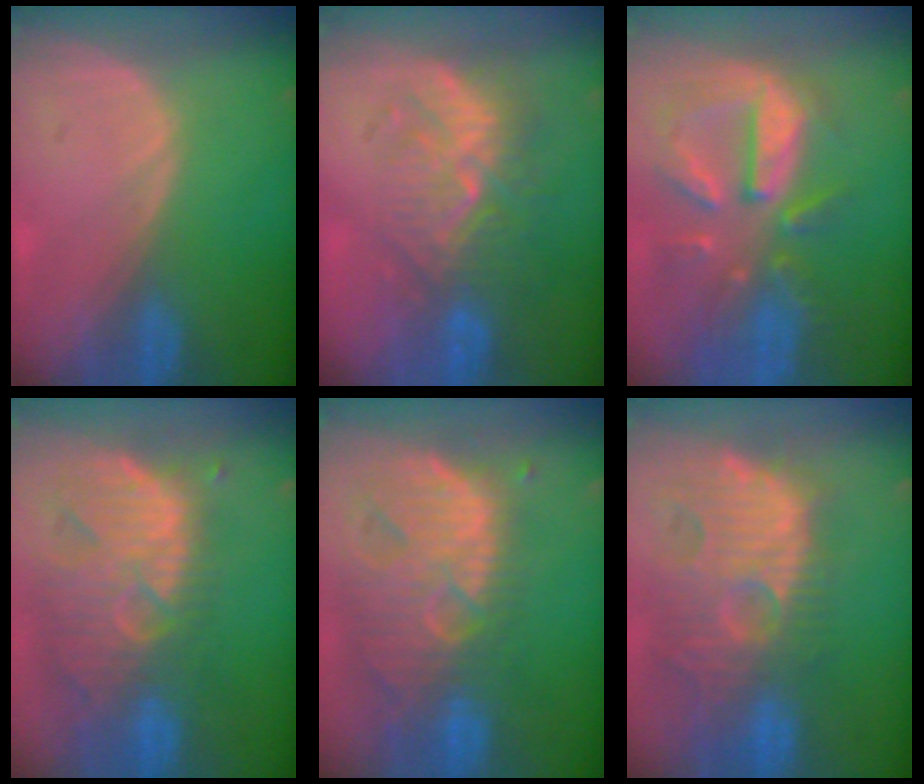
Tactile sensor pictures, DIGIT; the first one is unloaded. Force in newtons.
{"total": 9.1, "press": 8.8, "slide": 2.3}
{"total": 10.8, "press": 9.5, "slide": 5.2}
{"total": 13.2, "press": 11.4, "slide": 6.6}
{"total": 13.4, "press": 11.5, "slide": 6.9}
{"total": 13.8, "press": 12.3, "slide": 6.2}